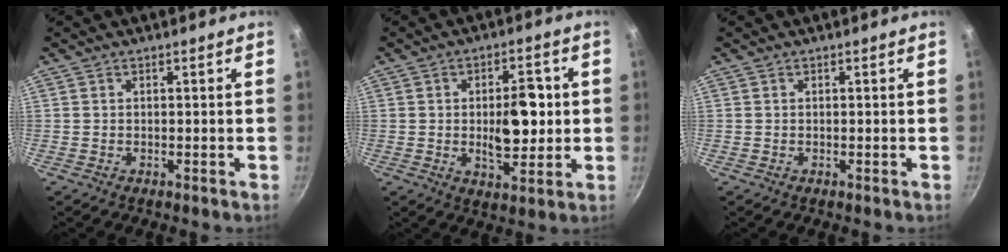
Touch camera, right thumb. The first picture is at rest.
{"total": 10.2, "force": [0.1, 5.4, 8.7], "torque": [-0.098, -0.001, 0.004]}
{"total": 0.0}